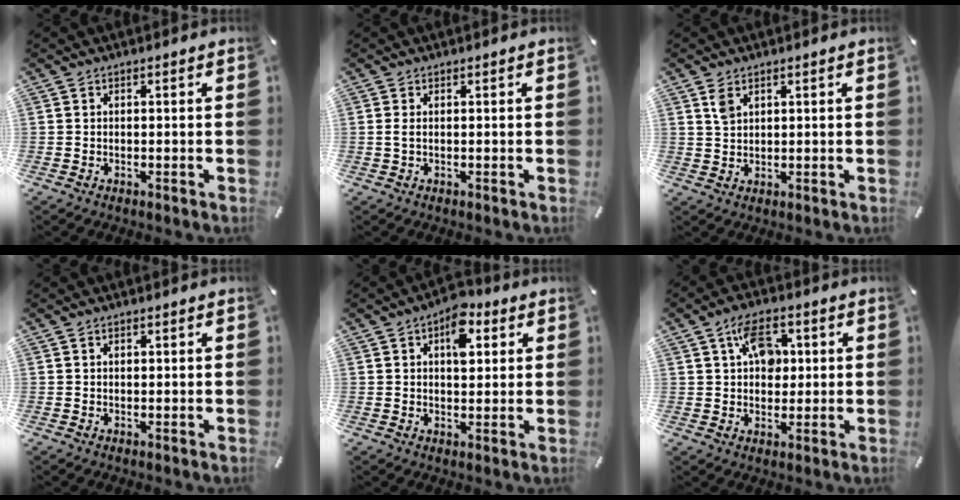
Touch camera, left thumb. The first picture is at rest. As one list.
[{"total": 1.4, "force": [0.1, 0.4, 1.3], "torque": [-0.027, 0.001, 0.002]}, {"total": 3.3, "force": [1.8, 1.9, 1.9], "torque": [-0.043, 0.001, 0.034]}, {"total": 0.8, "force": [0.3, 0.4, 0.6], "torque": [-0.010, 0.002, 0.005]}, {"total": 8.5, "force": [3.1, 5.2, 6.0], "torque": [-0.067, -0.007, 0.047]}, {"total": 8.5, "force": [2.5, 5.9, 5.5], "torque": [-0.085, 0.005, 0.042]}]